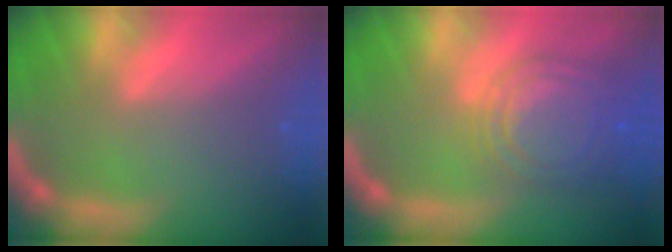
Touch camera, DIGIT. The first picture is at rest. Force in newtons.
{"total": 9.5}